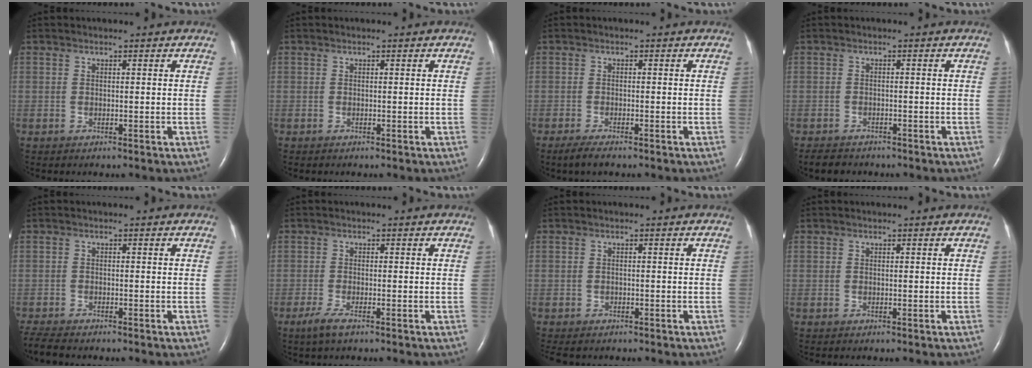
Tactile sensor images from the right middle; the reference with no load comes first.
{"total": 0.0}
{"total": 2.5, "force": [-1.9, 0.3, 1.6], "torque": [-0.041, -0.008, -0.035]}
{"total": 3.5, "force": [-3.1, 1.5, 0.9], "torque": [-0.020, -0.004, -0.043]}
{"total": 3.9, "force": [-3.5, 0.4, 1.5], "torque": [-0.034, -0.016, -0.062]}
{"total": 2.7, "force": [-1.7, 0.3, 2.0], "torque": [-0.052, -0.008, -0.038]}
{"total": 2.6, "force": [-2.1, 1.3, 0.8], "torque": [-0.014, -0.002, -0.028]}
{"total": 0.0}